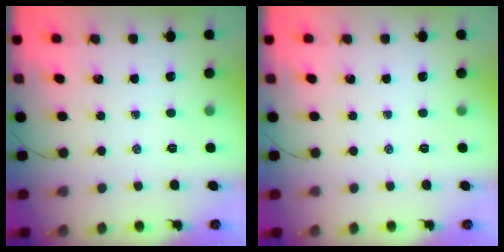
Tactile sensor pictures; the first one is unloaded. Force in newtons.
{"total": 0.0}